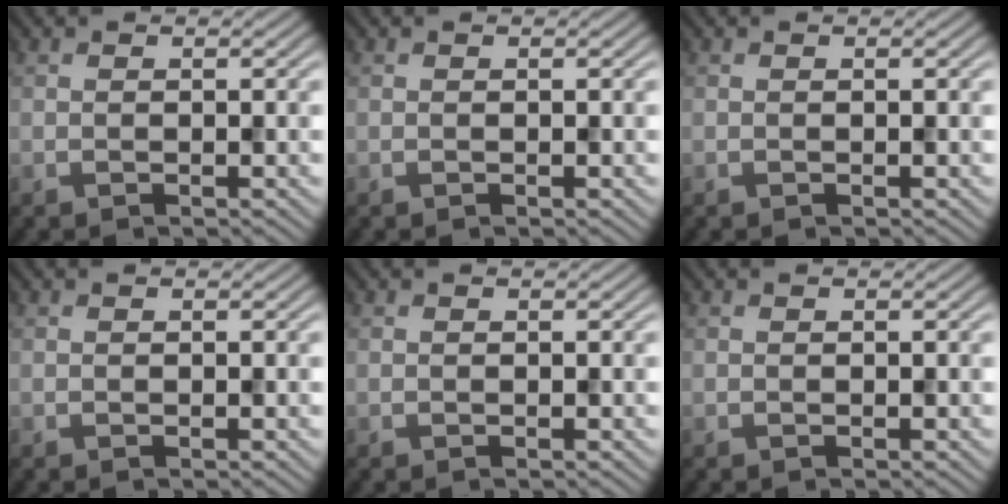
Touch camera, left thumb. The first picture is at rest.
{"total": 0.0}
{"total": 0.0}
{"total": 0.0}
{"total": 0.0}
{"total": 0.0}